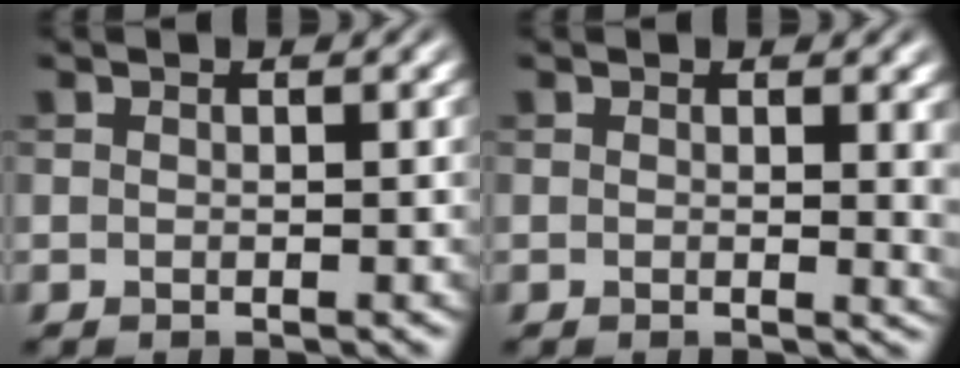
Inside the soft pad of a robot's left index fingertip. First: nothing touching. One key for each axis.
{"total": 2.3, "fx": 0.5, "fy": 0.7, "fz": 2.1, "tx": -0.021, "ty": -0.002, "tz": 0.009}